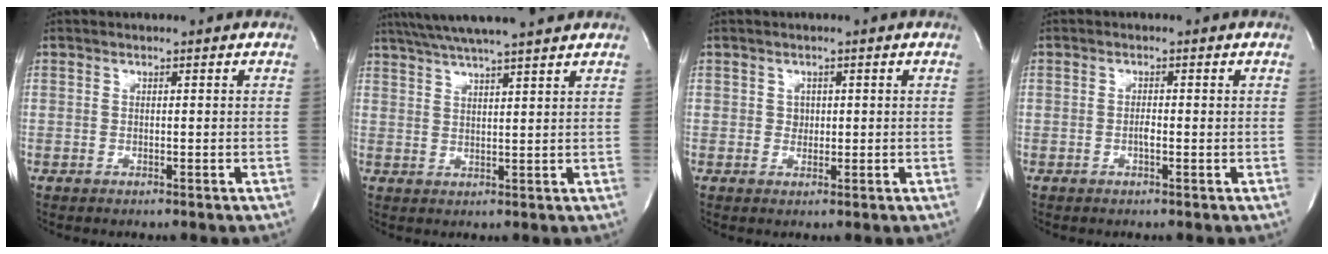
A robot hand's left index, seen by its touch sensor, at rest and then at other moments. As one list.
[{"total": 12.2, "force": [10.4, -0.4, 6.3], "torque": [-0.113, 0.020, 0.150]}, {"total": 1.2, "force": [-0.1, 1.1, 0.5], "torque": [-0.007, -0.003, -0.002]}, {"total": 1.2, "force": [-0.6, 0.2, 1.0], "torque": [-0.018, -0.002, -0.011]}]